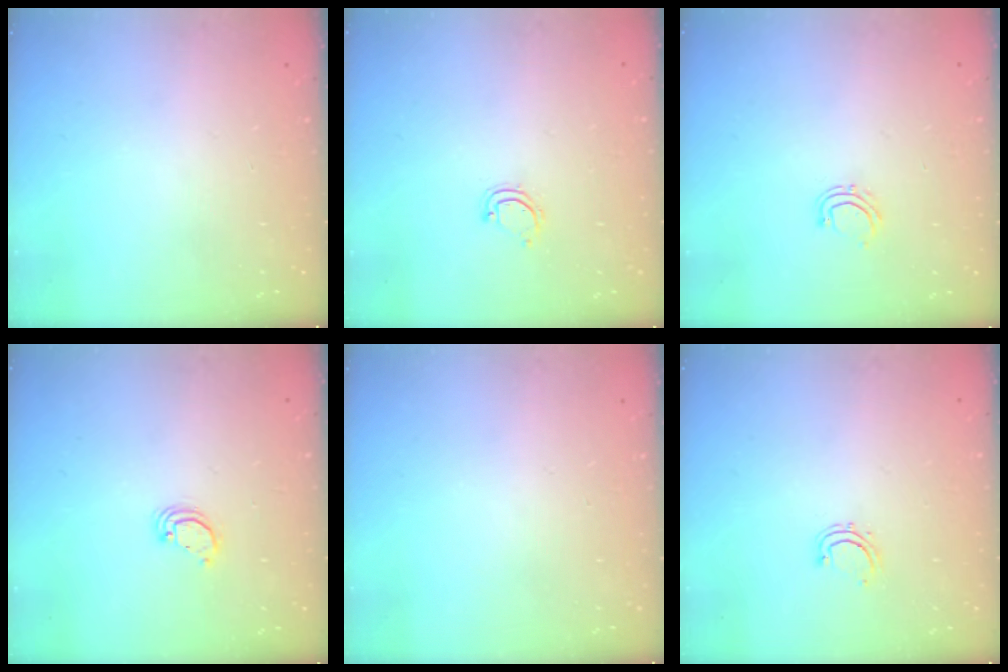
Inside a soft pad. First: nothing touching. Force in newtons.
{"total": 3.7, "press": 3.7, "slide": 0.3}
{"total": 5.0, "press": 4.9, "slide": 0.7}
{"total": 3.2, "press": 3.1, "slide": 0.3}
{"total": 0.0}
{"total": 4.2, "press": 4.1, "slide": 0.9}